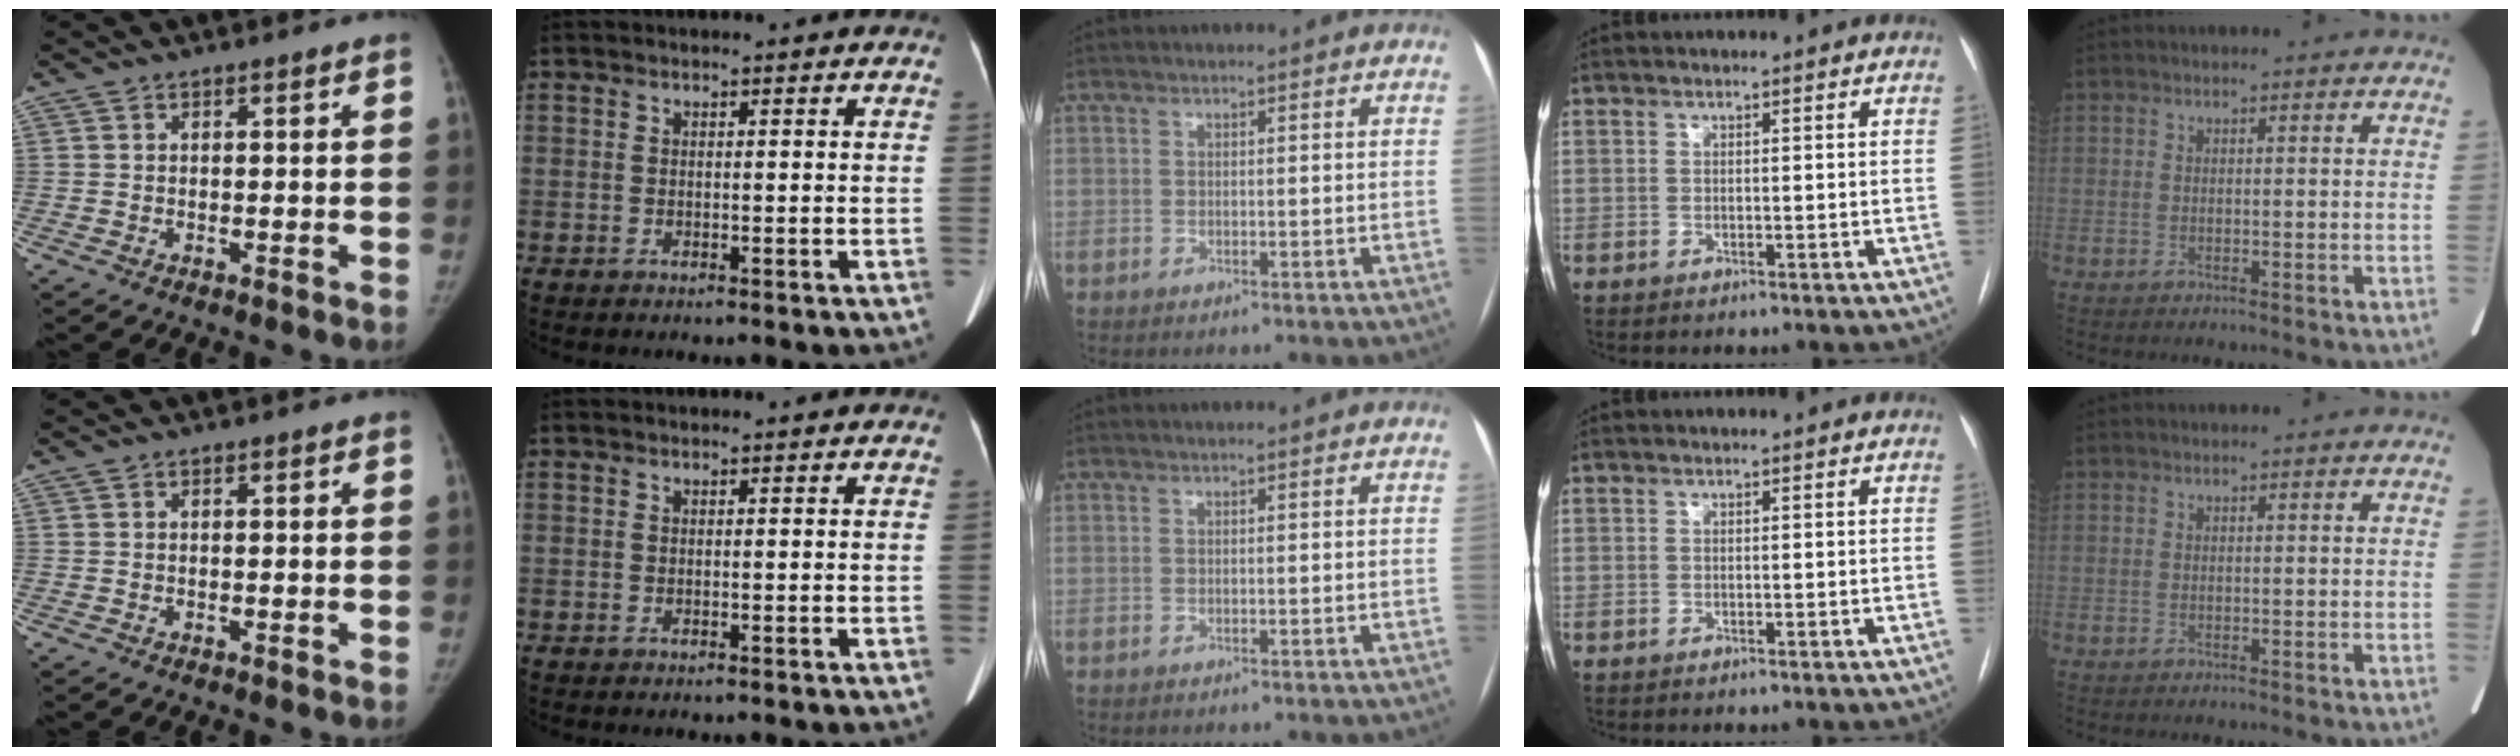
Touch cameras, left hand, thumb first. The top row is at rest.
{}